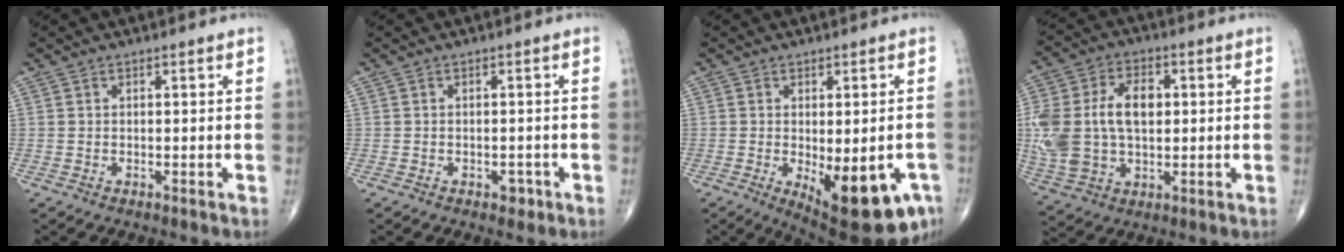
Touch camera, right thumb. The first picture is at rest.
{"total": 1.7, "force": [-0.9, 1.1, 1.0], "torque": [-0.007, 0.004, -0.011]}
{"total": 15.2, "force": [-5.8, 6.2, 12.7], "torque": [-0.127, -0.002, -0.061]}
{"total": 17.1, "force": [1.3, 11.0, 13.1], "torque": [-0.272, 0.013, 0.031]}